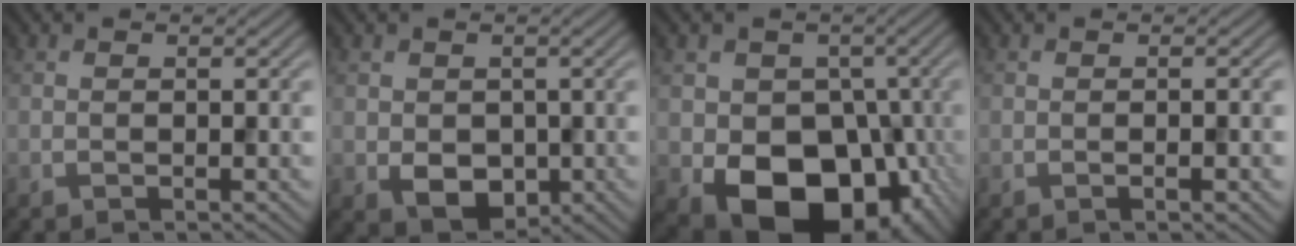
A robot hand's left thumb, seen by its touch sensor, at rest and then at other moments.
{"total": 3.7, "force": [-0.3, 3.0, 2.2], "torque": [-0.063, -0.013, 0.000]}
{"total": 14.1, "force": [-4.8, 10.3, 8.4], "torque": [-0.113, -0.030, -0.083]}
{"total": 1.2, "force": [-0.5, -0.2, 1.0], "torque": [-0.023, 0.000, -0.011]}